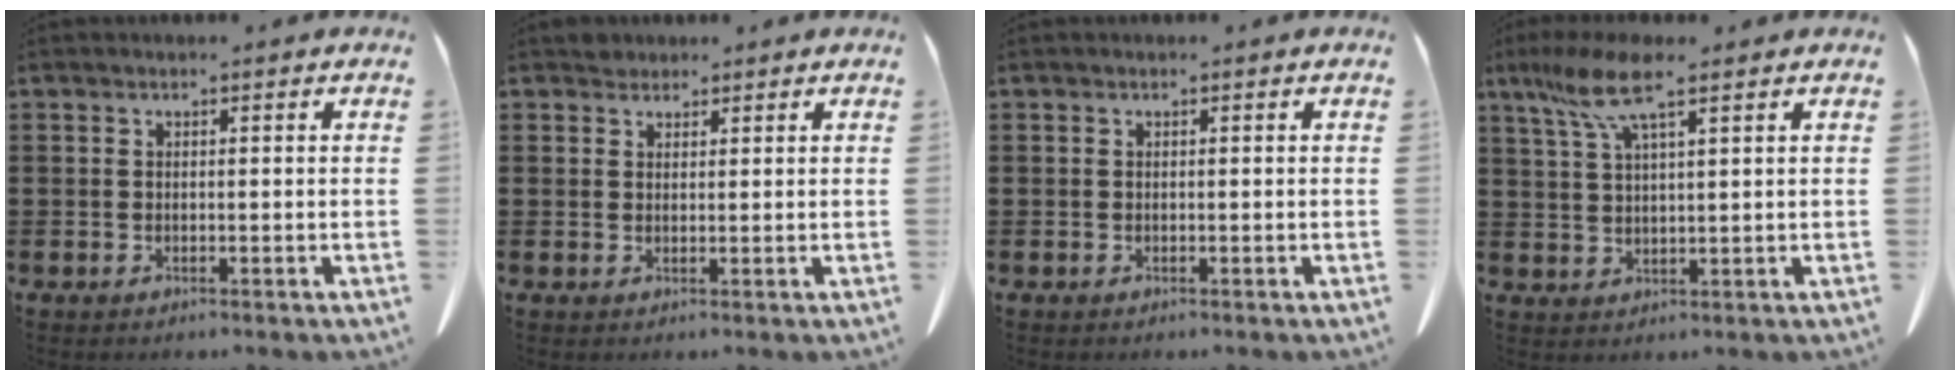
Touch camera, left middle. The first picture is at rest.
{"total": 1.6, "force": [1.4, 0.6, -0.1], "torque": [-0.001, 0.001, 0.029]}
{"total": 0.0}
{"total": 7.6, "force": [4.7, 1.2, 5.8], "torque": [-0.131, -0.004, 0.080]}